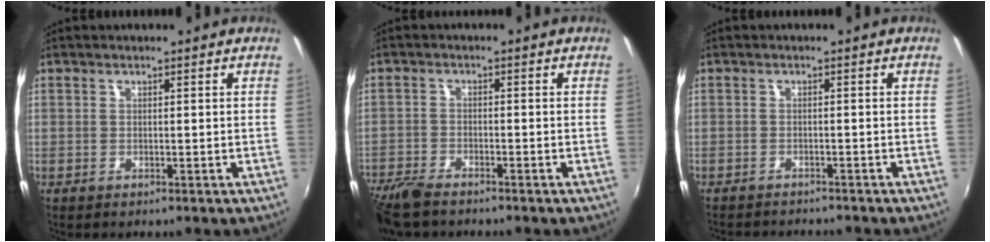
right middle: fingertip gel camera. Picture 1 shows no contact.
{"total": 7.8, "force": [-6.7, 2.0, 3.5], "torque": [-0.100, -0.030, -0.130]}
{"total": 5.5, "force": [-5.2, 1.0, 1.6], "torque": [-0.044, -0.014, -0.078]}